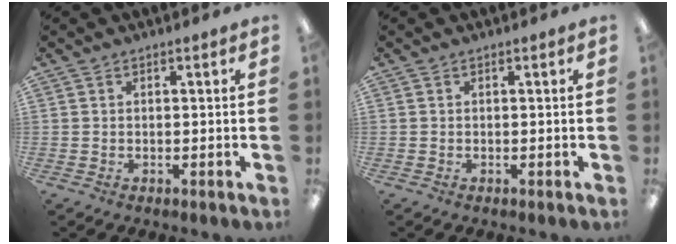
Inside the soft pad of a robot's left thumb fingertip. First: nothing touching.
{"total": 0.0}